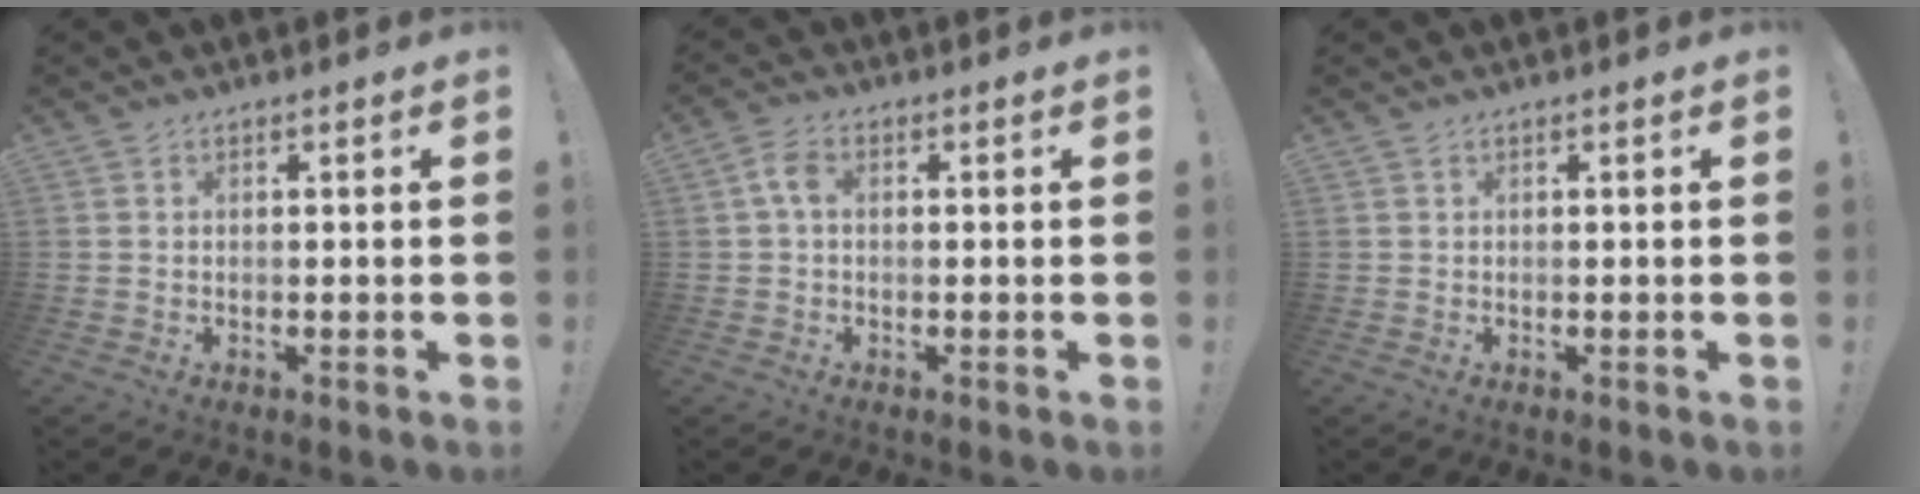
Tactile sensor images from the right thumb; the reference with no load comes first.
{"total": 4.5, "force": [0.5, 2.9, 3.4], "torque": [-0.068, 0.015, 0.012]}
{"total": 0.0}